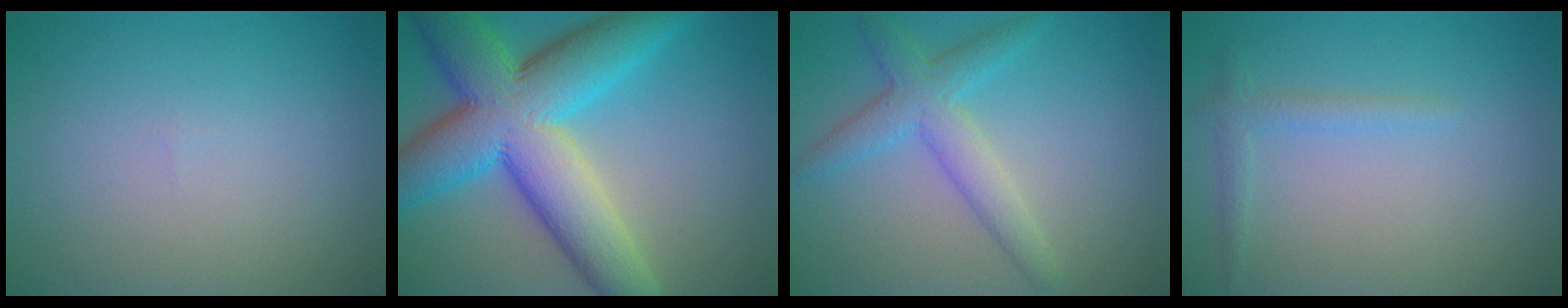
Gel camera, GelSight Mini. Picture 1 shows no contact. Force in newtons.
{"total": 13.1, "press": 13.1, "slide": 0.4}
{"total": 3.9, "press": 3.9, "slide": 0.1}
{"total": 1.4, "press": 1.4, "slide": 0.1}